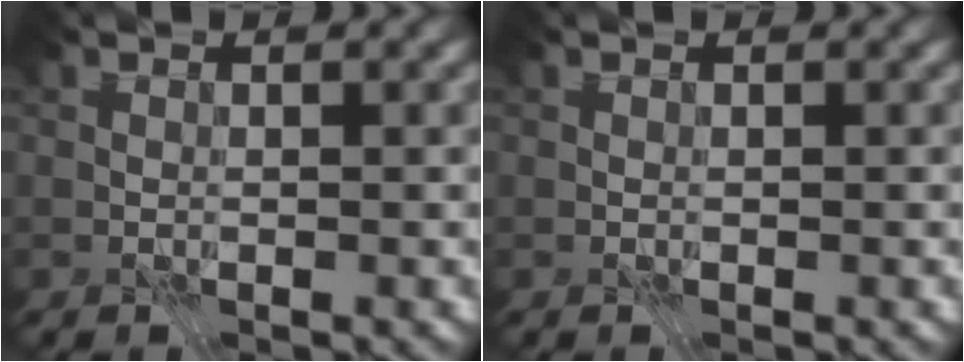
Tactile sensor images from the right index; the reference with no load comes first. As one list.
[{"total": 0.0}]